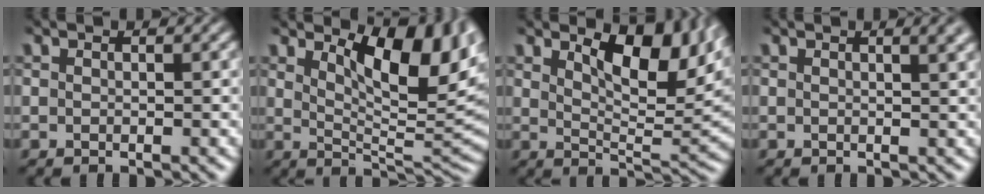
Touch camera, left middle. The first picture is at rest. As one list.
[{"total": 10.6, "force": [4.2, 4.3, 8.6], "torque": [-0.120, 0.001, 0.065]}, {"total": 9.1, "force": [3.8, 3.9, 7.3], "torque": [-0.115, 0.001, 0.060]}, {"total": 3.0, "force": [1.5, 1.2, 2.2], "torque": [-0.008, 0.007, 0.009]}]